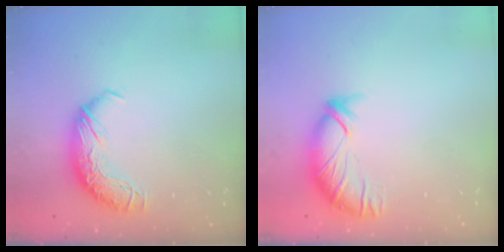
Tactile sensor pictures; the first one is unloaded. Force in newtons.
{"total": 3.3, "press": 3.1, "slide": 1.2}